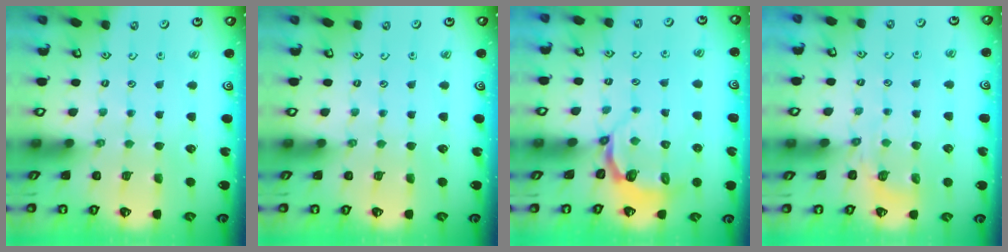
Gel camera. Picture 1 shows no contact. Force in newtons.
{"total": 0.0}
{"total": 4.4, "press": 3.5, "slide": 2.6}
{"total": 4.3, "press": 3.8, "slide": 2.0}